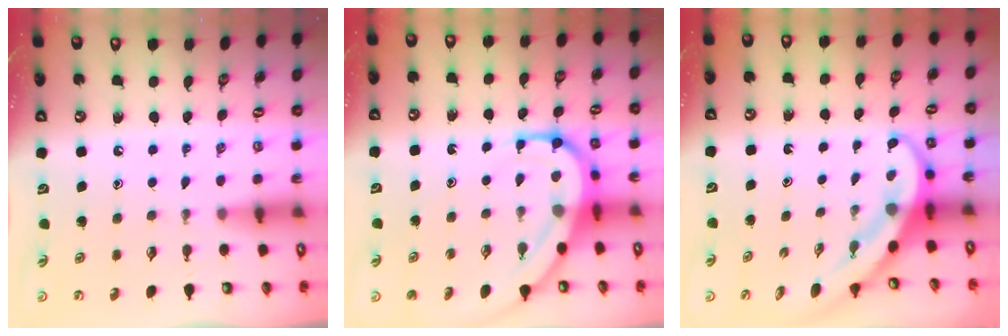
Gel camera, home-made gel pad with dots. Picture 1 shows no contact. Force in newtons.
{"total": 11.2, "press": 11.1, "slide": 1.1}
{"total": 3.8, "press": 3.7, "slide": 0.7}